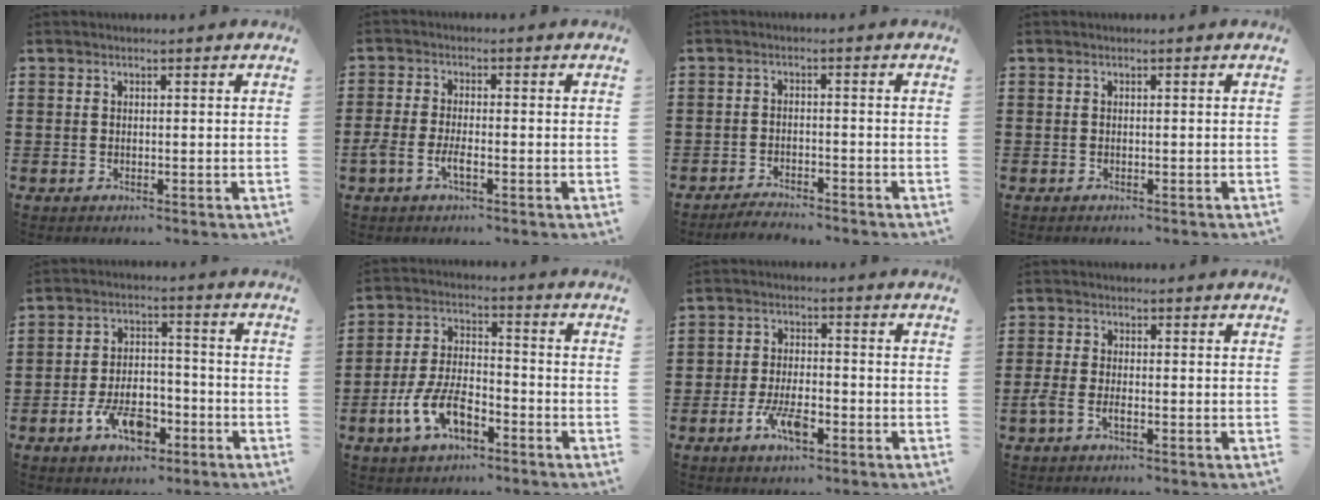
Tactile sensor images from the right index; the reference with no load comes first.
{"total": 3.4, "force": [-1.7, 0.9, 2.9], "torque": [-0.068, -0.005, -0.037]}
{"total": 2.5, "force": [-2.5, 0.1, 0.0], "torque": [-0.006, 0.004, -0.053]}
{"total": 0.0}
{"total": 8.2, "force": [-4.1, 4.5, 5.5], "torque": [-0.113, 0.013, -0.076]}
{"total": 8.5, "force": [-4.2, 4.0, 6.3], "torque": [-0.149, 0.000, -0.083]}
{"total": 5.4, "force": [-3.0, 2.3, 3.8], "torque": [-0.089, 0.003, -0.061]}
{"total": 2.5, "force": [-1.4, 0.7, 2.0], "torque": [-0.054, -0.005, -0.032]}